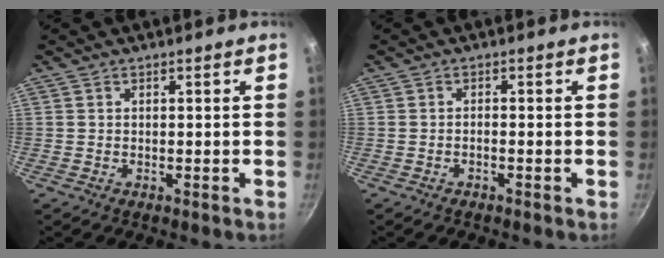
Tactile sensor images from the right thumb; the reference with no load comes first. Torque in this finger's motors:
{"motor_torque": [-0.70, 0.39, -0.35, 0.01, -0.03]}